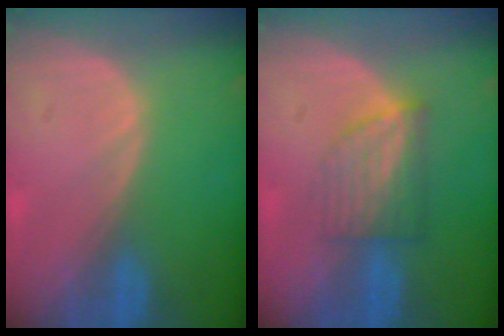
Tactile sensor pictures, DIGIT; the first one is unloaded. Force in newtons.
{"total": 6.1, "press": 5.4, "slide": 2.8}